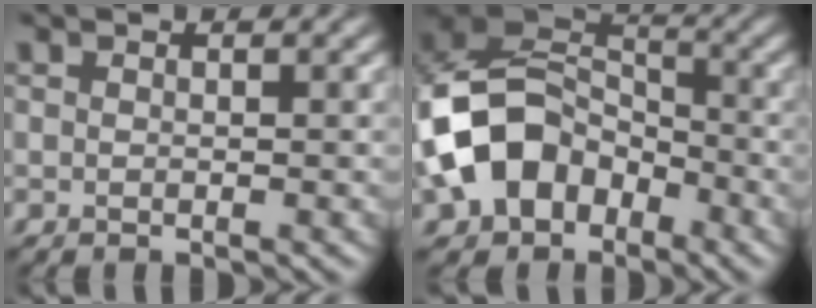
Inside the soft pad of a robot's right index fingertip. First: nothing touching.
{"total": 9.7, "force": [-3.2, 7.3, 5.5], "torque": [-0.106, -0.001, -0.074]}